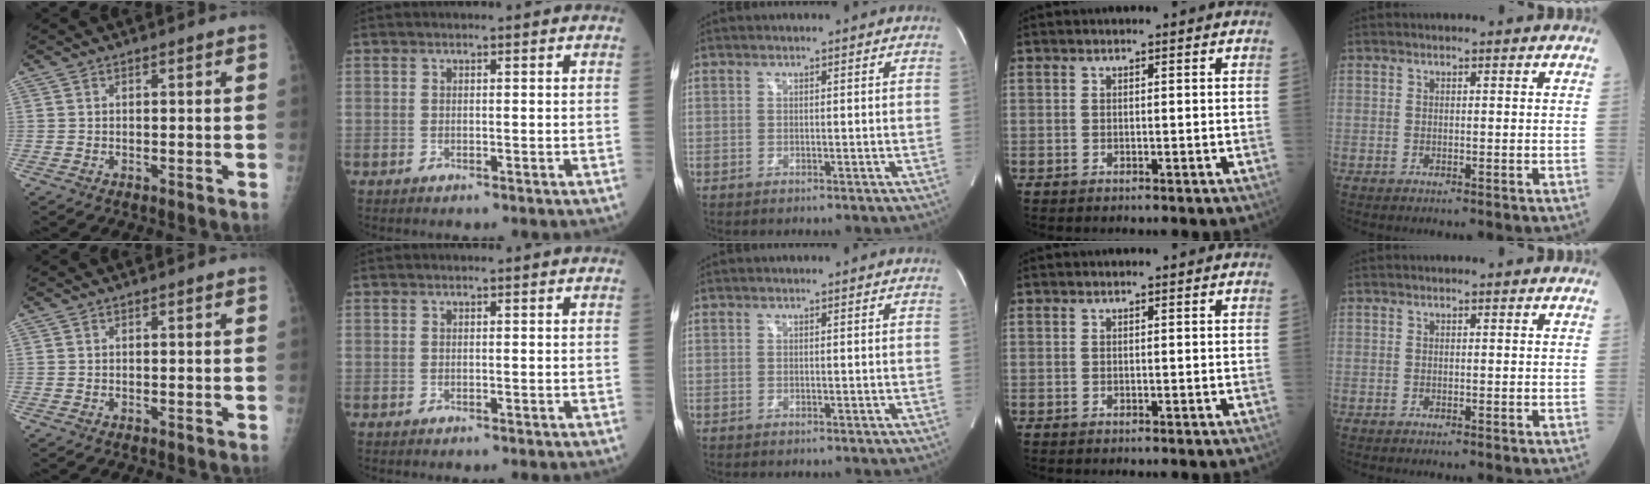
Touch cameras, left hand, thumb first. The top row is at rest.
{}